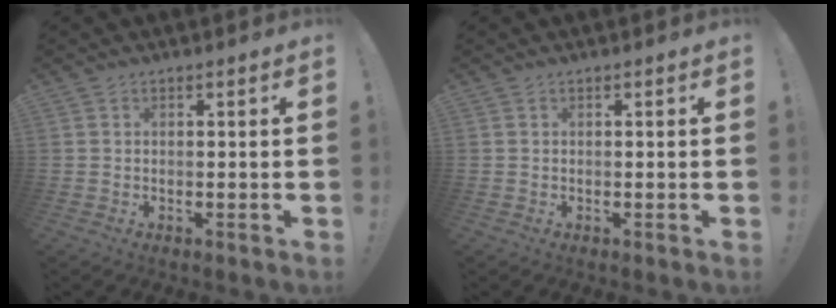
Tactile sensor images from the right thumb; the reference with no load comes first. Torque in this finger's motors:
{"motor_torque": [0.00, 0.00, 0.00, 0.00, 0.00]}